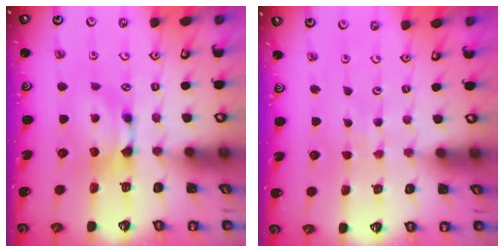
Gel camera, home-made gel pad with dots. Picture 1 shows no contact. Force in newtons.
{"total": 4.9, "press": 4.9, "slide": 0.3}